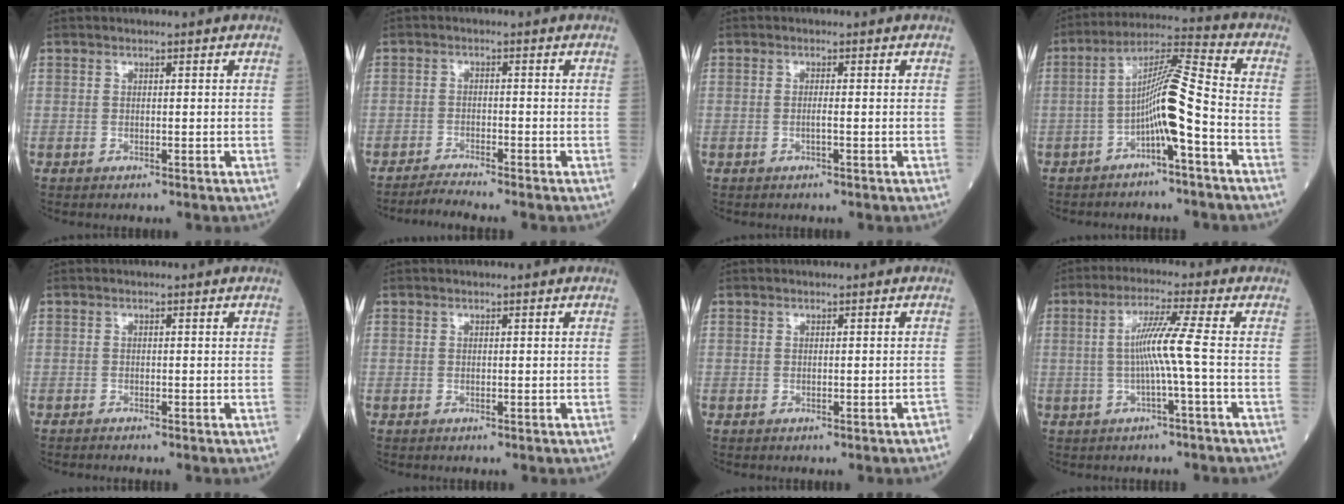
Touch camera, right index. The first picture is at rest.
{"total": 3.1, "force": [-2.9, -1.3, 0.2], "torque": [-0.013, -0.017, -0.056]}
{"total": 0.9, "force": [-0.3, -0.2, 0.9], "torque": [-0.015, 0.001, -0.007]}
{"total": 9.0, "force": [-3.3, -0.1, 8.4], "torque": [-0.151, 0.025, -0.061]}
{"total": 1.1, "force": [-1.0, -0.2, 0.3], "torque": [-0.006, 0.000, -0.018]}
{"total": 0.0}
{"total": 1.0, "force": [-0.8, 0.1, 0.6], "torque": [-0.005, -0.001, -0.008]}
{"total": 6.1, "force": [-0.7, -1.5, 5.9], "torque": [-0.116, 0.009, -0.010]}